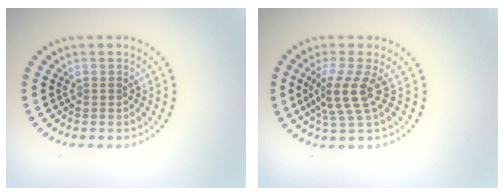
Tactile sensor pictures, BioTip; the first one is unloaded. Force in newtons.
{"total": 3.4, "press": 2.8, "slide": 1.9}